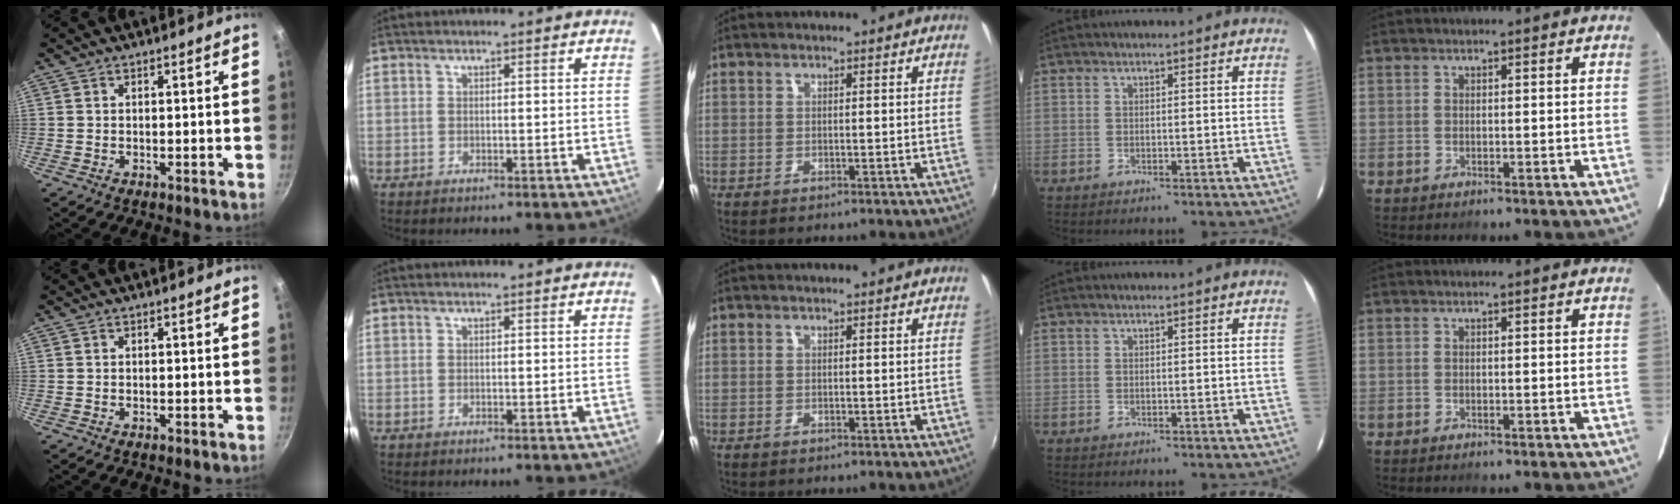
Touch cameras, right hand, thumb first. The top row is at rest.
{}